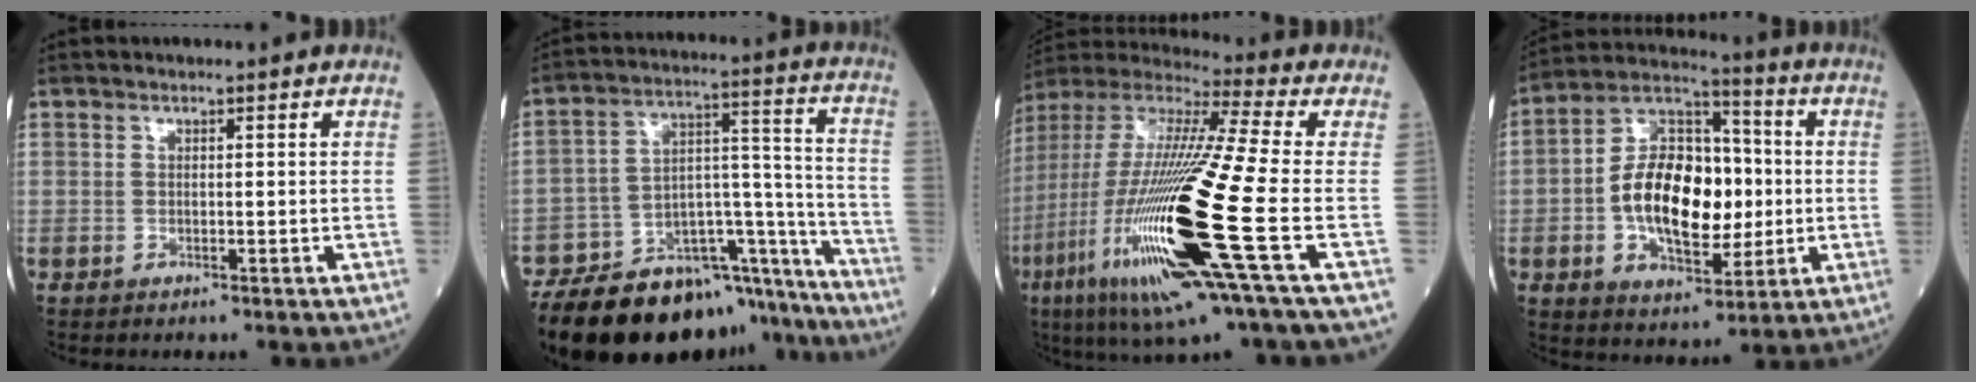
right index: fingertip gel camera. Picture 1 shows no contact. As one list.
[{"total": 28.7, "force": [-24.0, 8.7, 13.2], "torque": [-0.175, 0.016, -0.353]}, {"total": 30.1, "force": [-8.7, 2.6, 28.7], "torque": [-0.602, -0.064, -0.172]}, {"total": 17.7, "force": [-1.1, 9.2, 15.1], "torque": [-0.290, 0.029, -0.015]}]